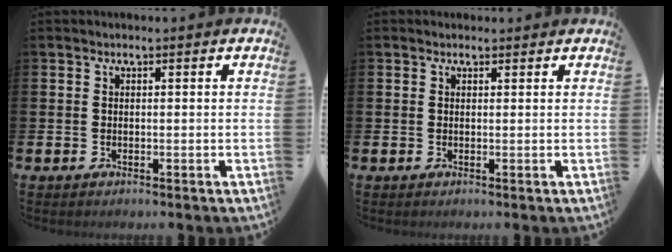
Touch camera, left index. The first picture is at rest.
{"total": 0.5, "force": [0.4, 0.2, 0.1], "torque": [0.006, 0.000, 0.005]}